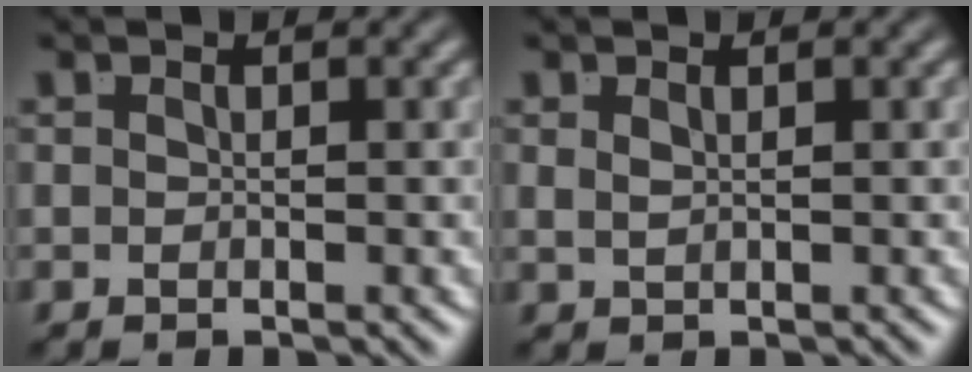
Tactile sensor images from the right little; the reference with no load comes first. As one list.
[{"total": 1.0, "force": [0.5, -0.7, 0.3], "torque": [-0.003, -0.008, 0.020]}]